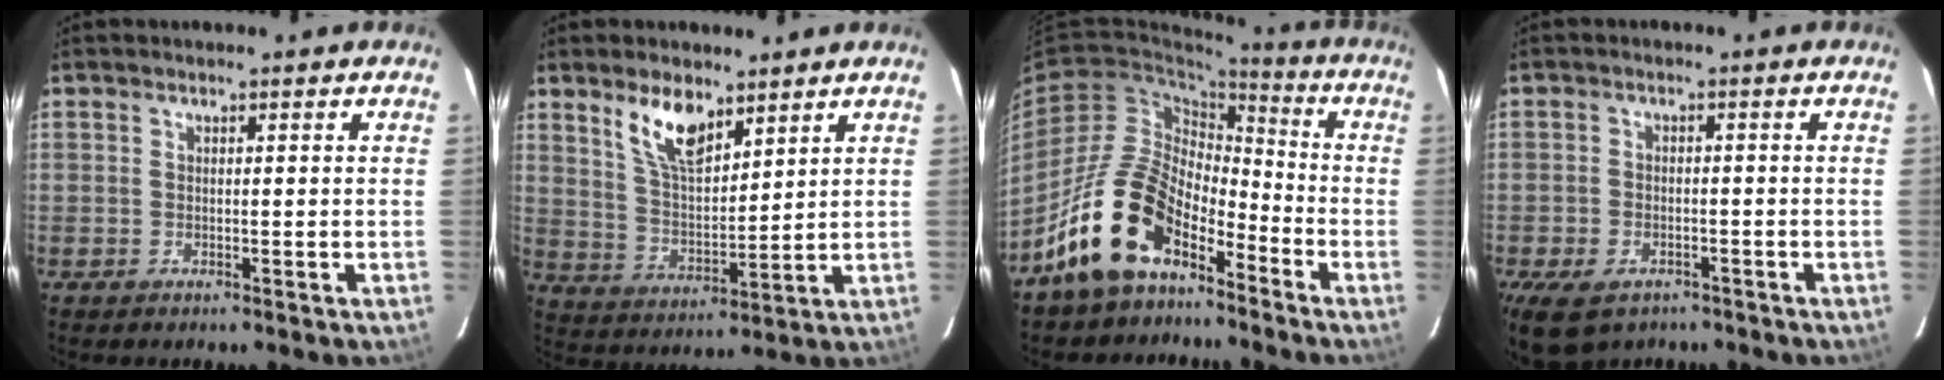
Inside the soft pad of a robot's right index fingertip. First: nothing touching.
{"total": 9.4, "force": [6.1, 3.9, 6.0], "torque": [-0.108, 0.004, 0.122]}
{"total": 15.4, "force": [-10.0, 7.8, 8.6], "torque": [-0.163, 0.022, -0.183]}
{"total": 9.5, "force": [-6.0, 5.5, 4.9], "torque": [-0.115, -0.019, -0.097]}